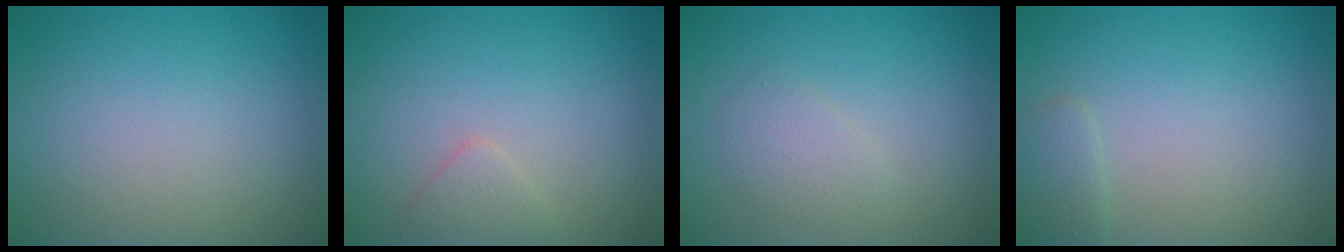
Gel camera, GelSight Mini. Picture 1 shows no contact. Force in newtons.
{"total": 1.4, "press": 1.4, "slide": 0.1}
{"total": 1.6, "press": 1.6, "slide": 0.0}
{"total": 1.4, "press": 1.4, "slide": 0.1}